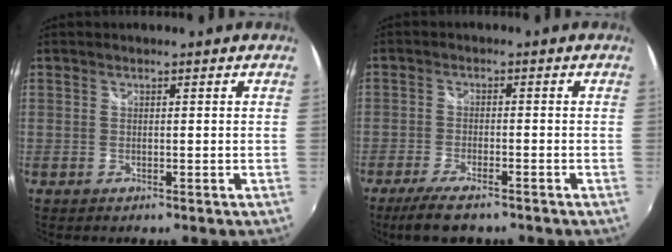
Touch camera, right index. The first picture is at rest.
{"total": 7.4, "force": [-5.7, 1.7, 4.3], "torque": [-0.106, -0.019, -0.103]}